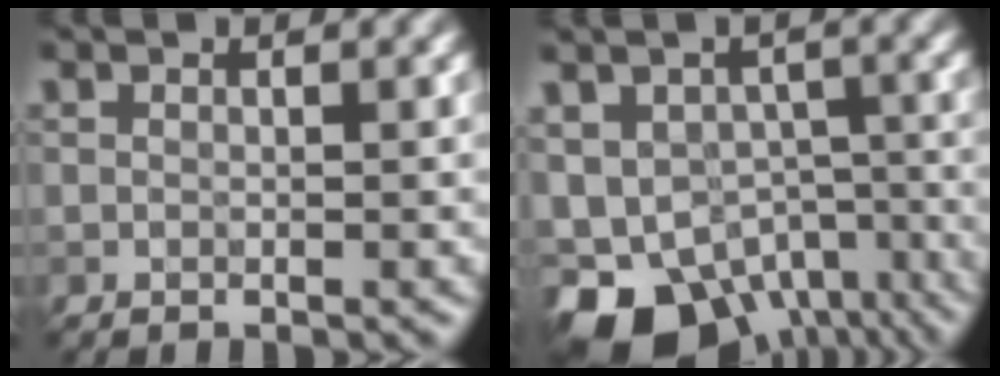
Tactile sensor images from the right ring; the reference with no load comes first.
{"total": 12.8, "force": [-7.5, 7.7, 6.9], "torque": [-0.132, -0.036, -0.101]}